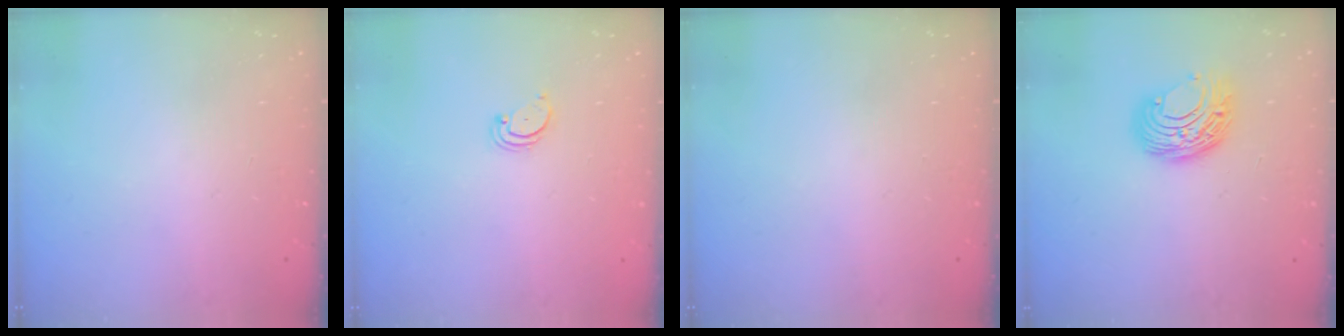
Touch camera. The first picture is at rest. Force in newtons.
{"total": 2.2, "press": 2.2, "slide": 0.2}
{"total": 0.0}
{"total": 8.9, "press": 8.9, "slide": 0.5}